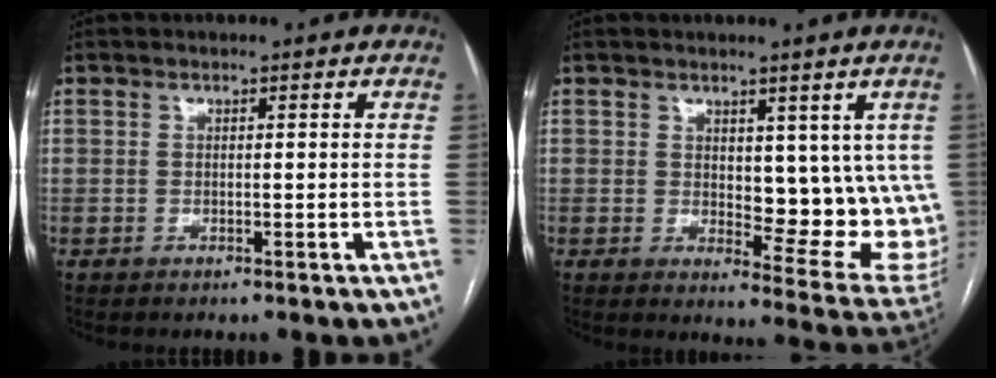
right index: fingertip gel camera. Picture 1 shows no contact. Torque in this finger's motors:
{"motor_torque": [0.46, 0.40, 0.14, 0.01]}